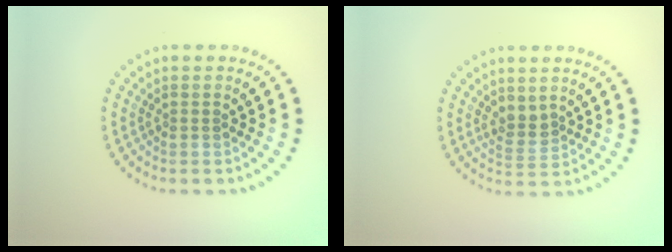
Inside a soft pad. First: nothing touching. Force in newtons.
{"total": 1.8, "press": 1.4, "slide": 1.2}